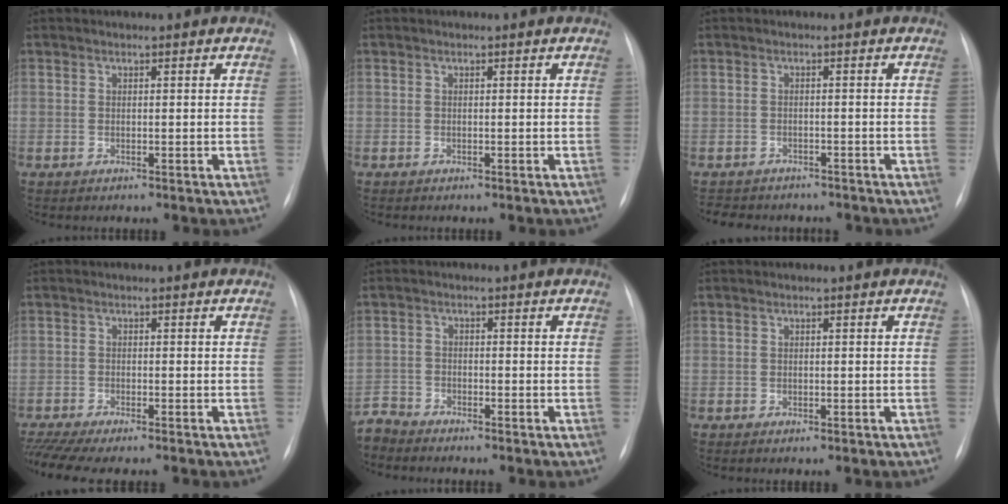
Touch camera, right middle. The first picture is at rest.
{"total": 0.0}
{"total": 8.0, "force": [-6.9, 3.2, 2.3], "torque": [-0.045, 0.002, -0.086]}
{"total": 6.7, "force": [-5.6, 0.8, 3.7], "torque": [-0.065, -0.007, -0.088]}
{"total": 3.1, "force": [-3.0, 0.3, -0.6], "torque": [0.018, -0.010, -0.058]}
{"total": 0.6, "force": [-0.3, 0.3, 0.4], "torque": [-0.012, -0.004, -0.001]}